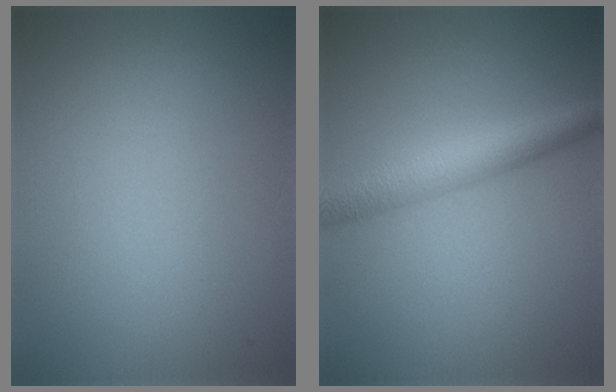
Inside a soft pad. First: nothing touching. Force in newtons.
{"total": 4.3, "press": 4.3, "slide": 0.1}